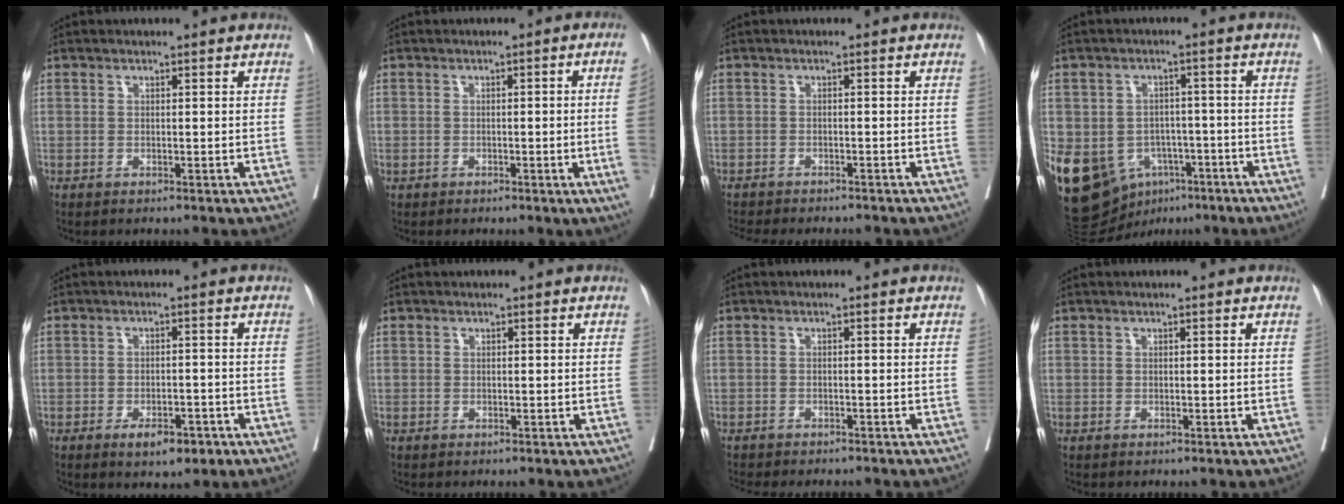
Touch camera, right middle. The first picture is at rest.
{"total": 5.3, "force": [-0.8, -1.4, 5.1], "torque": [-0.060, -0.001, -0.007]}
{"total": 8.8, "force": [-8.1, 1.5, 3.2], "torque": [-0.040, -0.007, -0.106]}
{"total": 15.9, "force": [-7.3, 11.7, 7.8], "torque": [-0.170, 0.011, -0.100]}
{"total": 4.8, "force": [-2.8, 2.0, 3.3], "torque": [-0.046, 0.001, -0.034]}
{"total": 0.0}
{"total": 7.4, "force": [-6.7, 1.4, 2.6], "torque": [-0.031, -0.004, -0.088]}
{"total": 0.0}